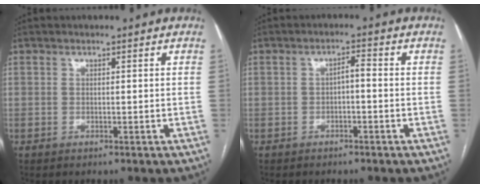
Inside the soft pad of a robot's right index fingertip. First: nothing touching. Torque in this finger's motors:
{"motor_torque": [0.32, -0.08, 0.14, 0.03]}